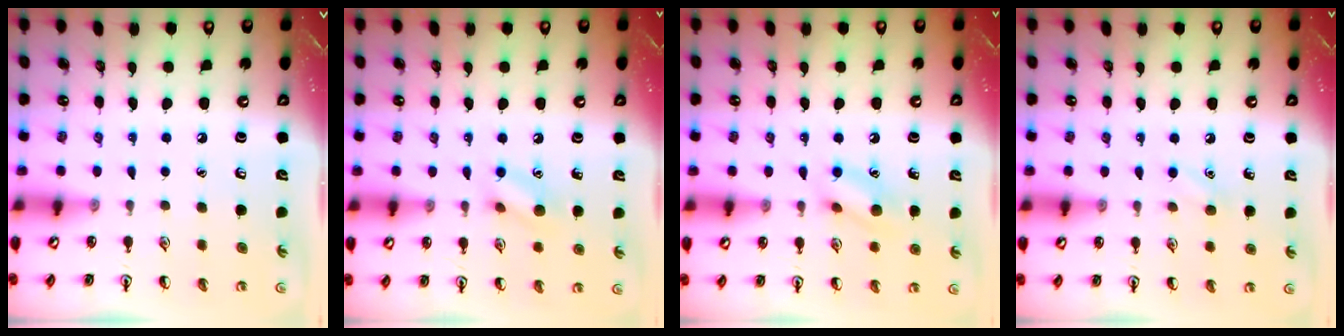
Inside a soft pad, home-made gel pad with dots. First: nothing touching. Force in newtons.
{"total": 8.5, "press": 8.4, "slide": 1.0}
{"total": 9.5, "press": 9.5, "slide": 0.8}
{"total": 5.2, "press": 5.0, "slide": 1.6}